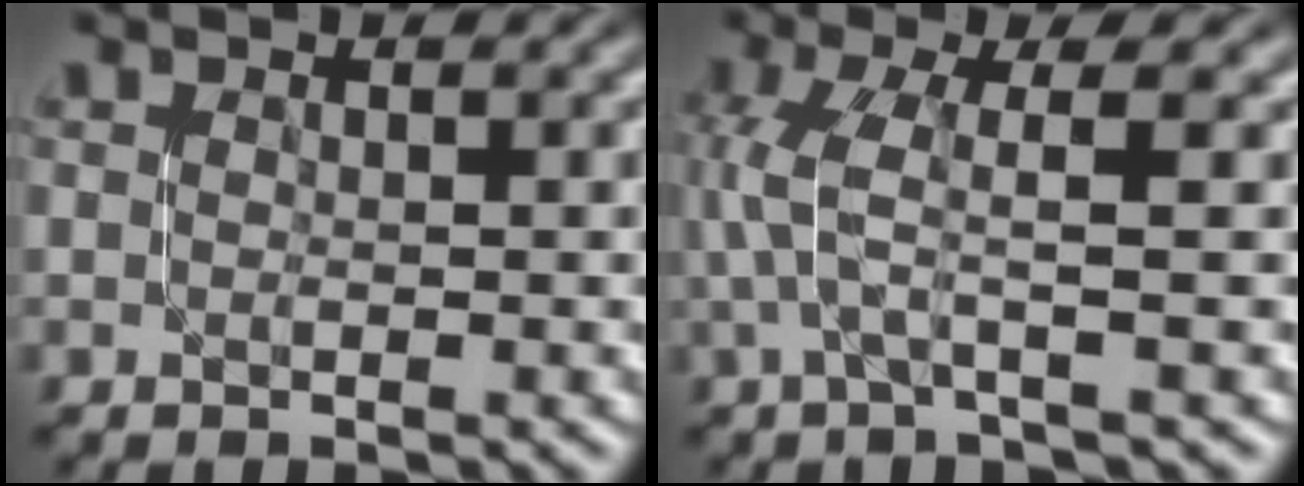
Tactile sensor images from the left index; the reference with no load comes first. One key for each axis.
{"total": 4.3, "fx": 0.5, "fy": 0.8, "fz": 4.2, "tx": -0.089, "ty": 0.006, "tz": 0.011}